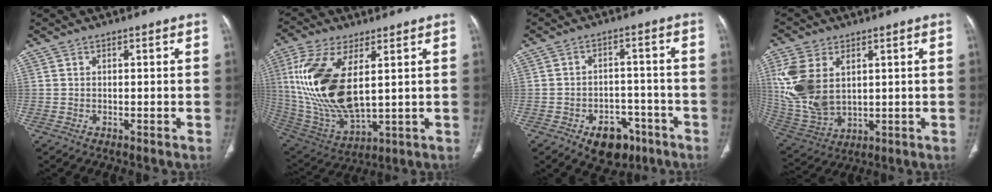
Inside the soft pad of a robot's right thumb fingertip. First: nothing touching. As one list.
[{"total": 20.0, "force": [4.1, 9.2, 17.2], "torque": [-0.365, -0.024, 0.092]}, {"total": 9.3, "force": [-5.2, 6.1, 4.7], "torque": [-0.035, 0.036, -0.068]}, {"total": 14.9, "force": [3.8, 9.5, 10.8], "torque": [-0.230, -0.009, 0.091]}]